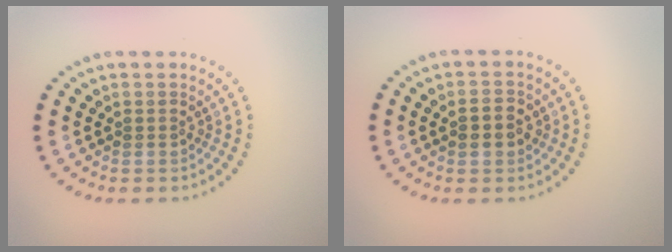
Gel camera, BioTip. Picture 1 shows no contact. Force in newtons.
{"total": 2.2, "press": 2.1, "slide": 0.1}